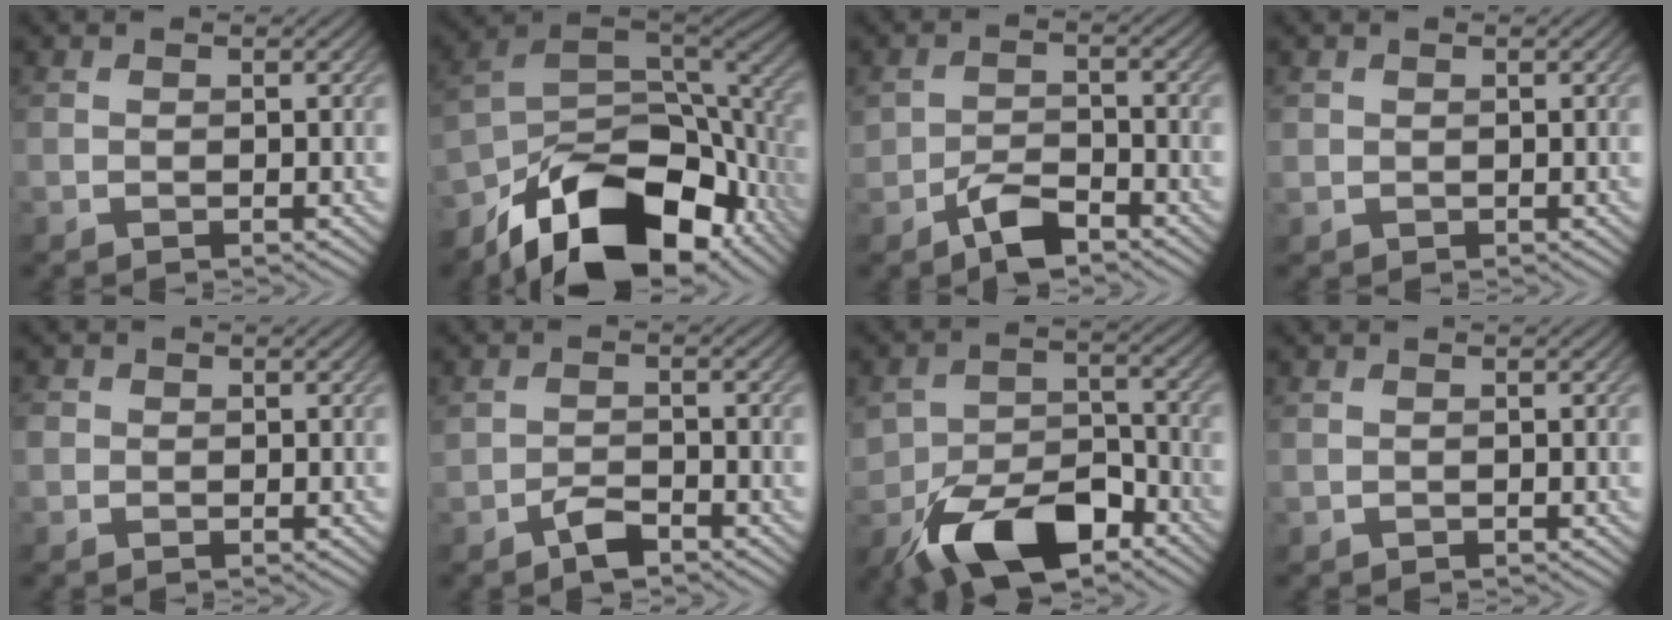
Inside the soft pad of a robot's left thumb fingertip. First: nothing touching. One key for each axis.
{"total": 15.6, "fx": -9.6, "fy": 8.0, "fz": 9.4, "tx": -0.188, "ty": -0.026, "tz": -0.154}
{"total": 3.9, "fx": -2.6, "fy": 1.8, "fz": 2.2, "tx": -0.038, "ty": 0.003, "tz": -0.054}
{"total": 0.5, "fx": 0.1, "fy": 0.5, "fz": 0.1, "tx": 0.001, "ty": -0.002, "tz": 0.002}
{"total": 1.4, "fx": -0.3, "fy": 1.4, "fz": 0.4, "tx": -0.004, "ty": -0.001, "tz": -0.009}
{"total": 2.2, "fx": -1.7, "fy": 0.8, "fz": 1.2, "tx": -0.020, "ty": 0.005, "tz": -0.035}
{"total": 11.7, "fx": -7.1, "fy": 6.0, "fz": 7.1, "tx": -0.136, "ty": -0.013, "tz": -0.127}
{"total": 0.0}